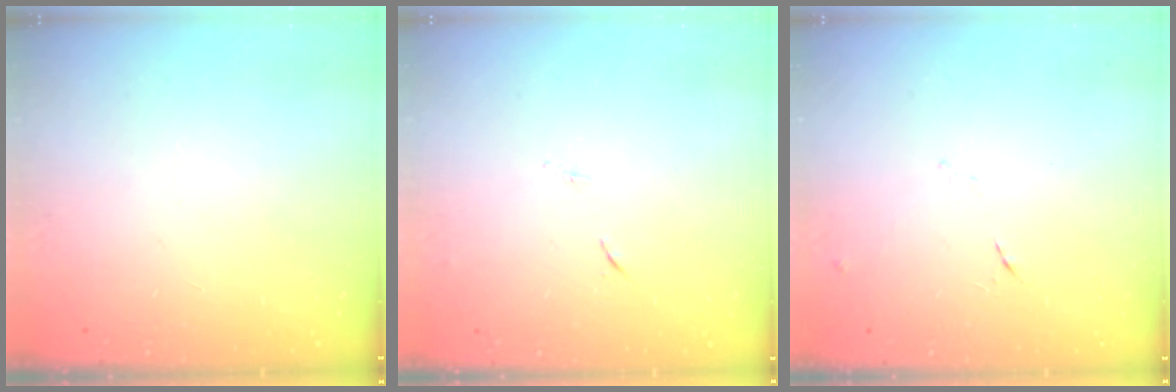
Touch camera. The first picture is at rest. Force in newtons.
{"total": 5.4, "press": 5.3, "slide": 0.7}
{"total": 5.2, "press": 5.1, "slide": 0.8}